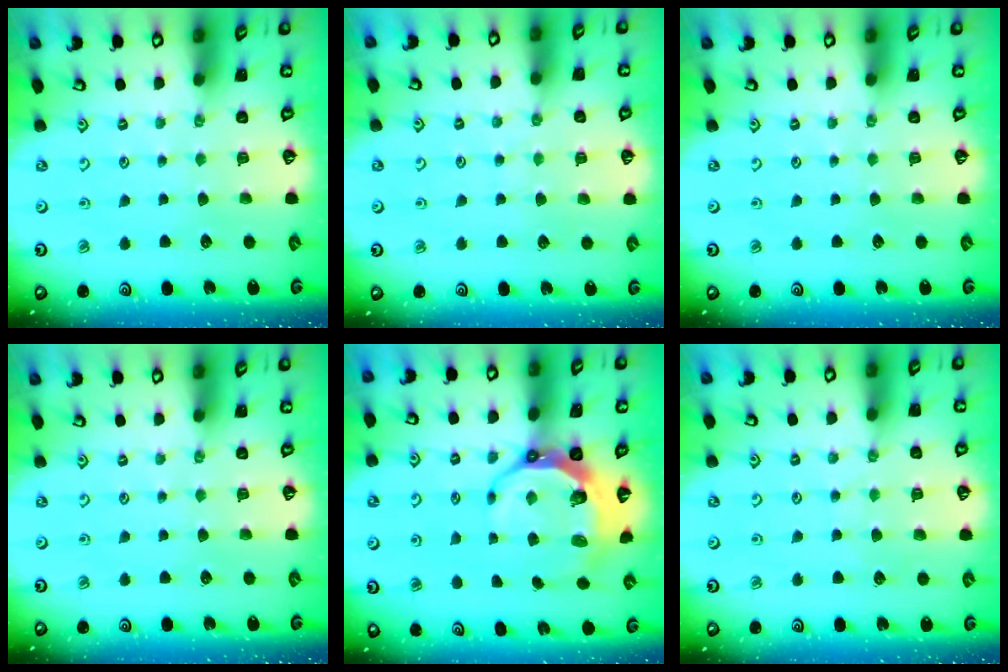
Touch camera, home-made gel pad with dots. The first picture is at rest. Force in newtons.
{"total": 3.7, "press": 3.6, "slide": 0.4}
{"total": 0.0}
{"total": 0.0}
{"total": 8.4, "press": 7.3, "slide": 4.2}
{"total": 3.9, "press": 3.9, "slide": 0.6}